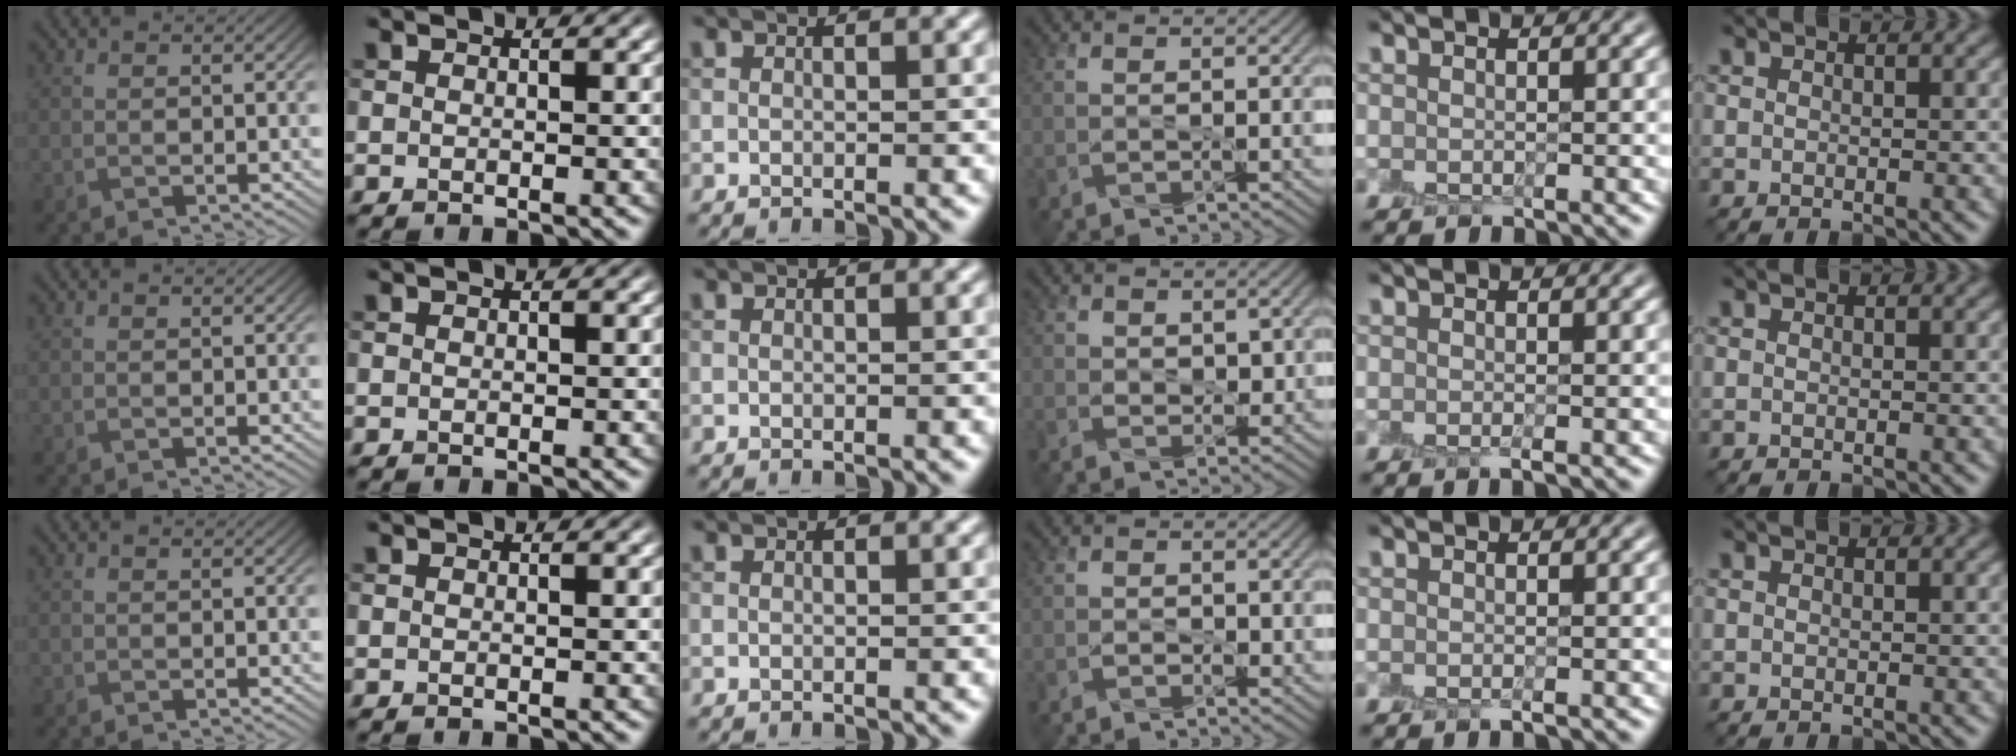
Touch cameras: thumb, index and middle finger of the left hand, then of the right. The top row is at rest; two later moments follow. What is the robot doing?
{"motion": "peel", "object": "small bumper sticker"}